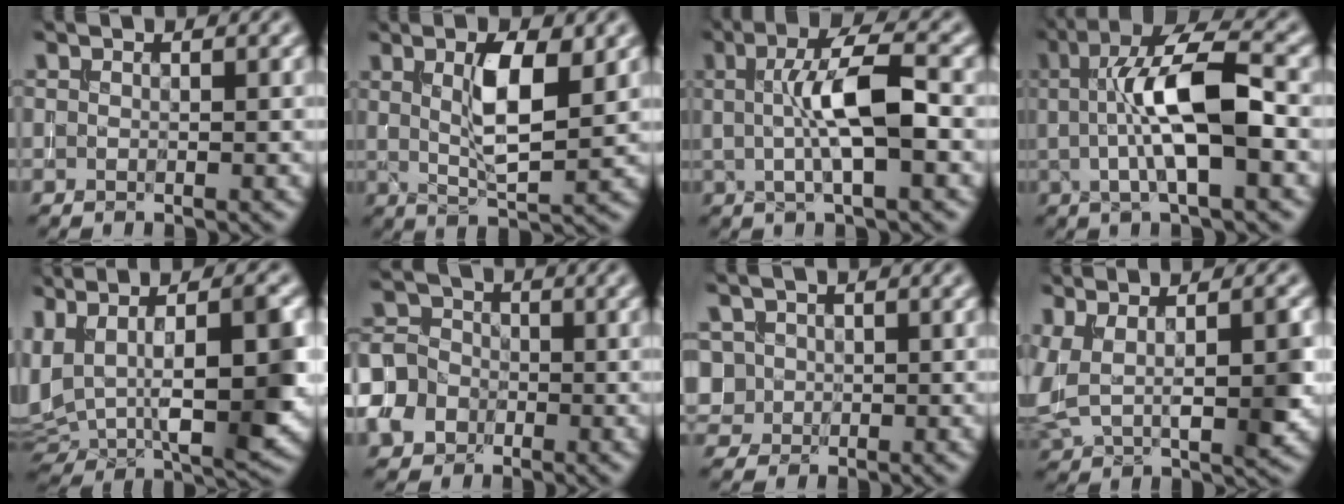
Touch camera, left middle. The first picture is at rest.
{"total": 5.3, "force": [1.5, 1.5, 4.8], "torque": [-0.083, 0.000, 0.028]}
{"total": 6.2, "force": [0.4, 1.5, 6.0], "torque": [-0.103, 0.008, 0.004]}
{"total": 8.3, "force": [0.5, 2.4, 7.9], "torque": [-0.132, 0.007, 0.006]}
{"total": 9.8, "force": [1.5, 4.6, 8.6], "torque": [-0.167, -0.008, 0.032]}
{"total": 5.3, "force": [-2.4, 4.4, 1.6], "torque": [-0.028, -0.005, -0.056]}
{"total": 2.2, "force": [0.5, 2.1, 0.2], "torque": [-0.003, 0.006, 0.023]}
{"total": 6.2, "force": [1.1, 2.7, 5.5], "torque": [-0.109, -0.003, 0.024]}